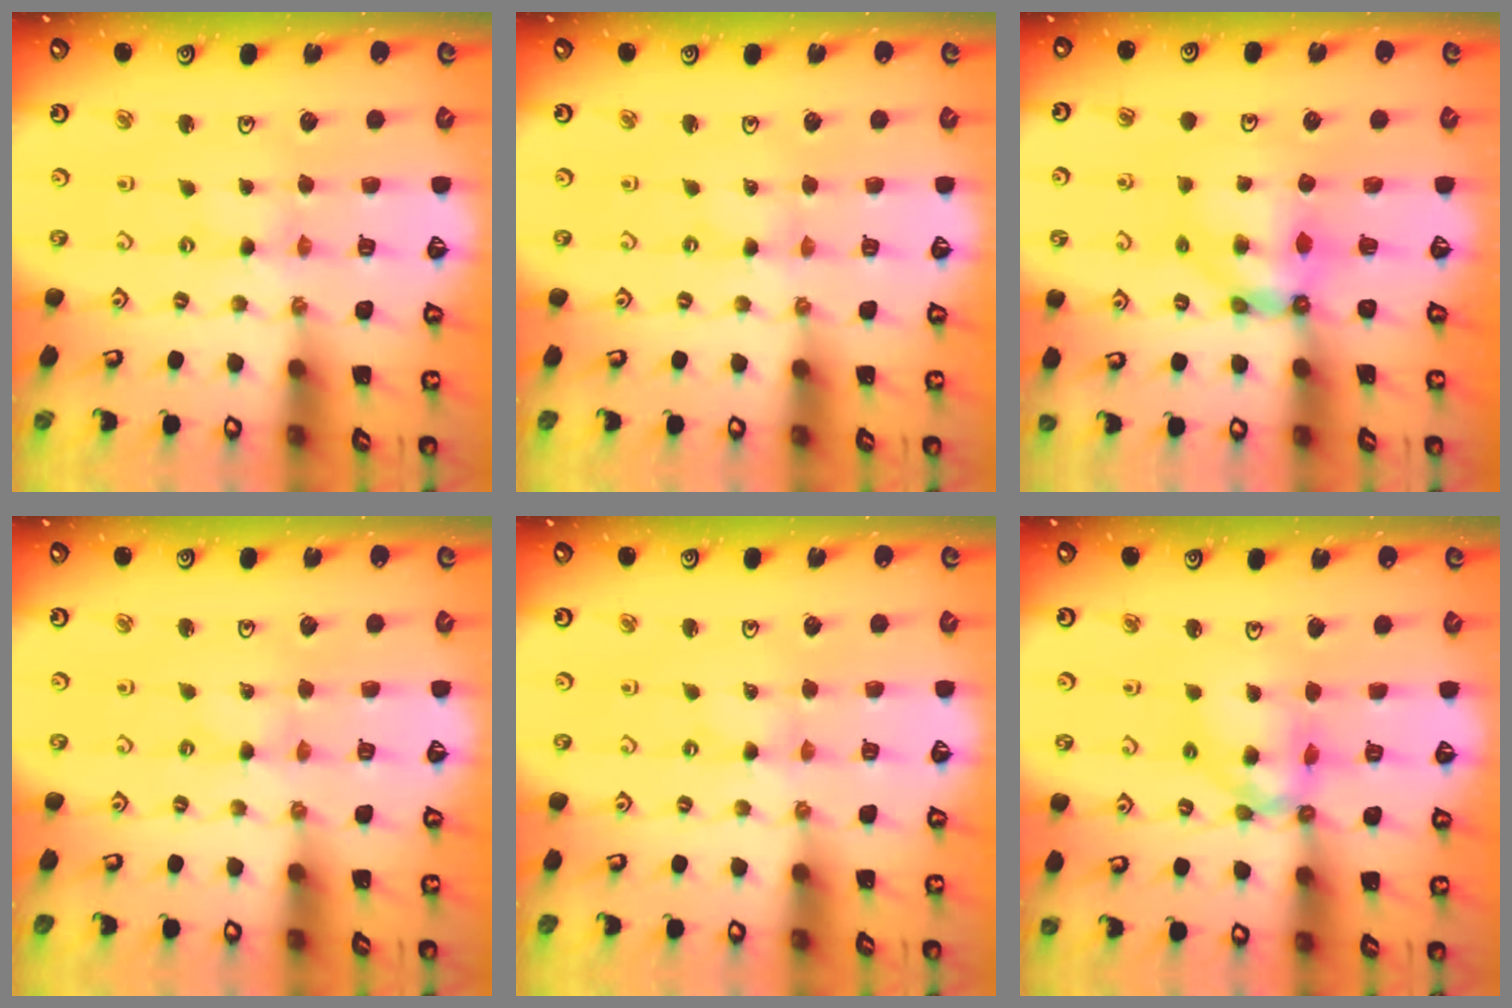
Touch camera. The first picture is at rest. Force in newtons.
{"total": 0.0}
{"total": 6.3, "press": 6.3, "slide": 0.3}
{"total": 0.0}
{"total": 0.0}
{"total": 11.7, "press": 11.6, "slide": 1.2}